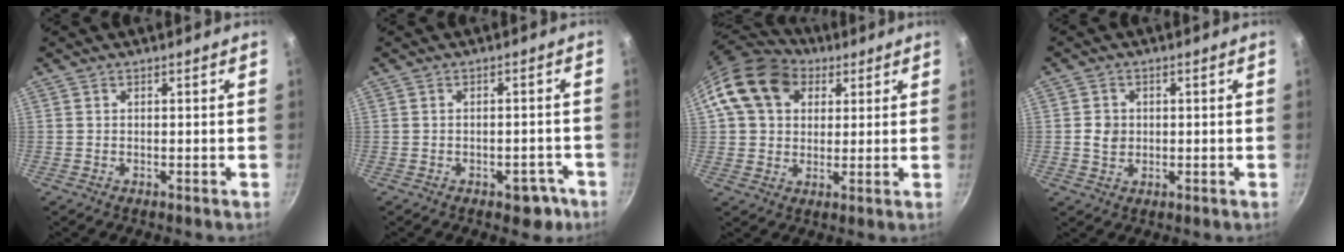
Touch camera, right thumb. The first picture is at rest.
{"total": 4.6, "force": [-2.5, 2.6, 2.8], "torque": [-0.013, 0.026, -0.016]}
{"total": 14.2, "force": [5.2, 10.8, 7.5], "torque": [-0.118, 0.012, 0.080]}
{"total": 3.5, "force": [0.1, 3.0, 1.7], "torque": [-0.016, 0.004, 0.002]}